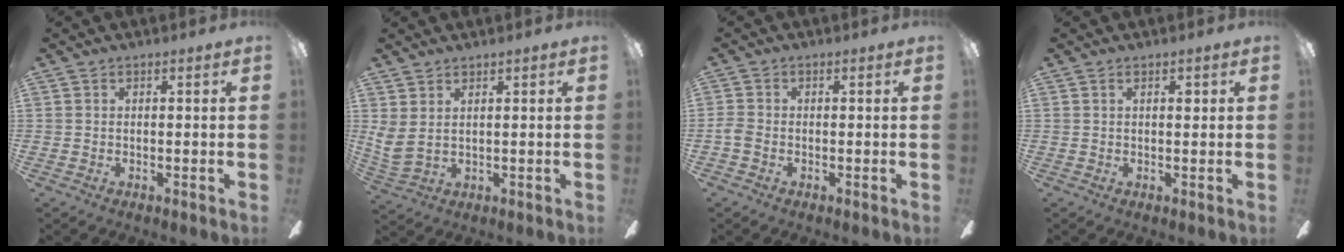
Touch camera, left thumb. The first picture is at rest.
{"total": 4.0, "force": [2.4, 1.7, 2.7], "torque": [-0.069, -0.017, 0.043]}
{"total": 2.0, "force": [-0.9, 1.1, 1.4], "torque": [-0.024, 0.004, -0.015]}
{"total": 1.4, "force": [0.7, 0.6, 1.2], "torque": [-0.016, 0.000, 0.009]}